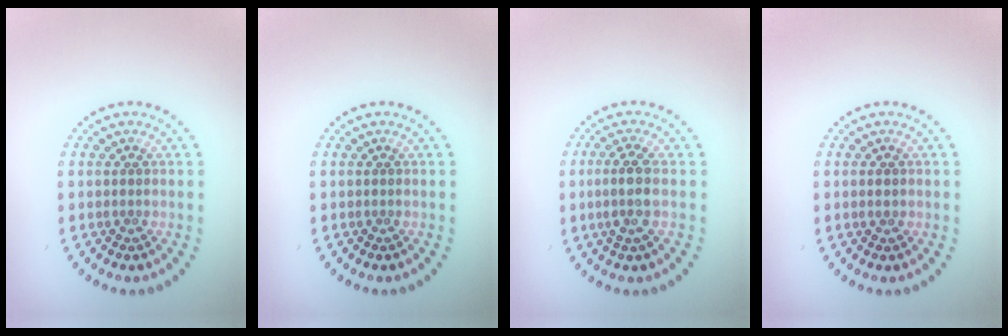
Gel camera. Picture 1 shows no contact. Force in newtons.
{"total": 0.0}
{"total": 2.5, "press": 2.2, "slide": 1.2}
{"total": 1.0, "press": 1.0, "slide": 0.0}